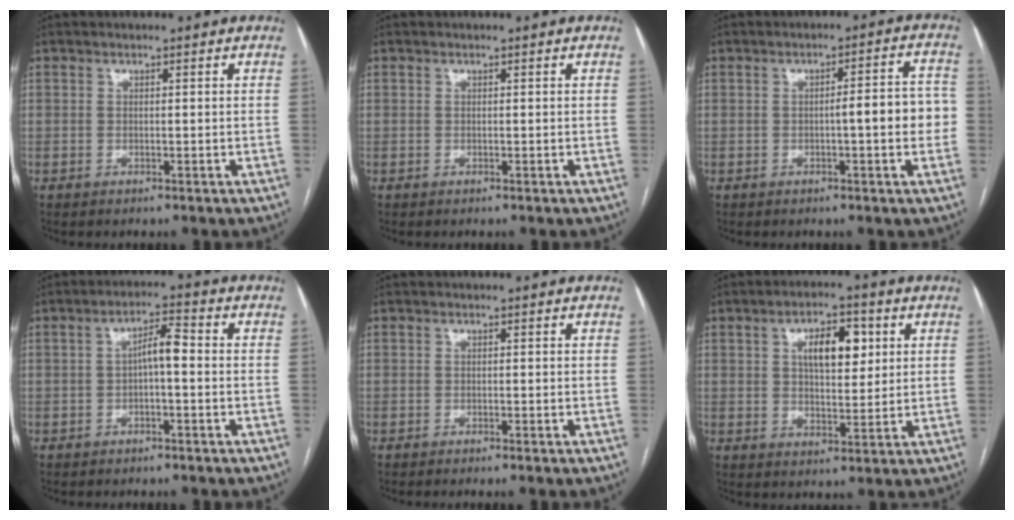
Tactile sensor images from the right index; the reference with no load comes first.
{"total": 0.0}
{"total": 6.6, "force": [-0.9, 1.0, 6.5], "torque": [-0.080, 0.022, -0.014]}
{"total": 4.1, "force": [-0.3, 0.9, 3.9], "torque": [-0.065, 0.016, -0.005]}
{"total": 0.7, "force": [-0.5, -0.2, 0.4], "torque": [-0.007, 0.003, -0.011]}
{"total": 7.8, "force": [2.5, 3.4, 6.6], "torque": [-0.105, 0.012, 0.043]}